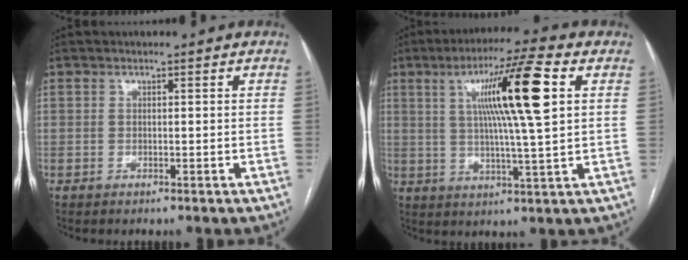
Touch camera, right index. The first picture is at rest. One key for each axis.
{"total": 14.0, "fx": 3.9, "fy": -0.4, "fz": 13.4, "tx": -0.229, "ty": 0.009, "tz": 0.064}